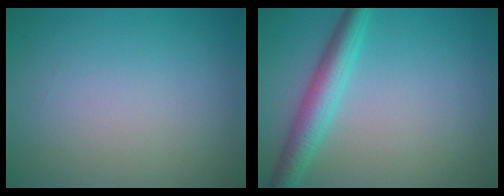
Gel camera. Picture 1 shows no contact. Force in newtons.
{"total": 4.0, "press": 4.0, "slide": 0.1}